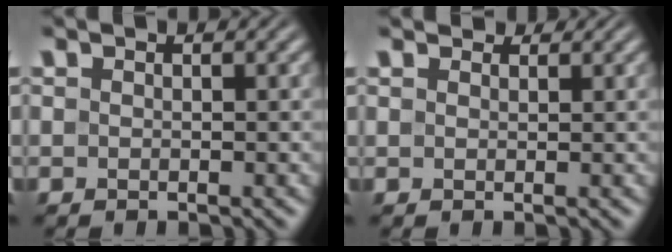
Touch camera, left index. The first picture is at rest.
{"total": 2.2, "force": [1.9, 0.8, 0.6], "torque": [-0.015, -0.005, 0.025]}